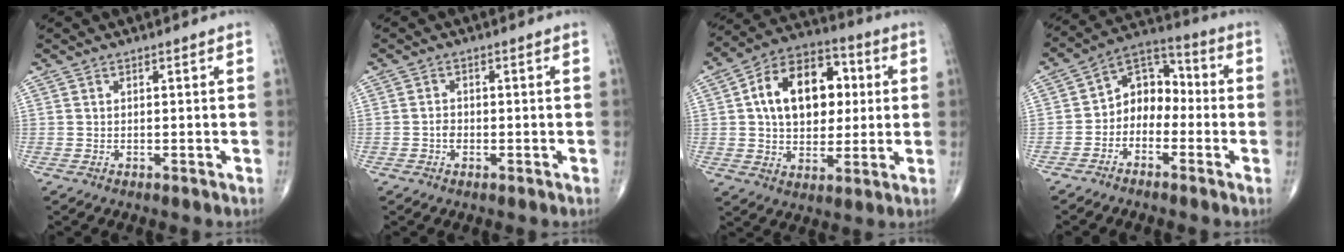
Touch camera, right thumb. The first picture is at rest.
{"total": 1.5, "force": [-0.6, 1.1, 0.8], "torque": [-0.007, 0.006, -0.012]}
{"total": 17.7, "force": [3.2, 11.7, 12.9], "torque": [-0.170, 0.016, 0.046]}
{"total": 8.8, "force": [-2.3, 6.8, 5.1], "torque": [-0.049, 0.051, -0.061]}